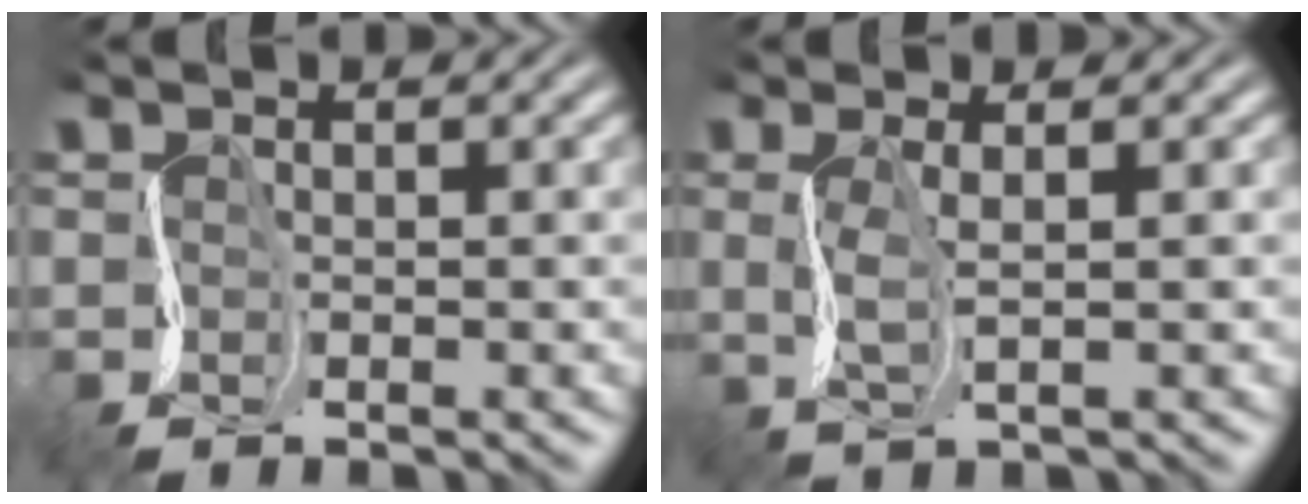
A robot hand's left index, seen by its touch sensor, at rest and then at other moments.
{"total": 1.8, "force": [0.7, 0.5, 1.6], "torque": [-0.037, 0.005, 0.013]}